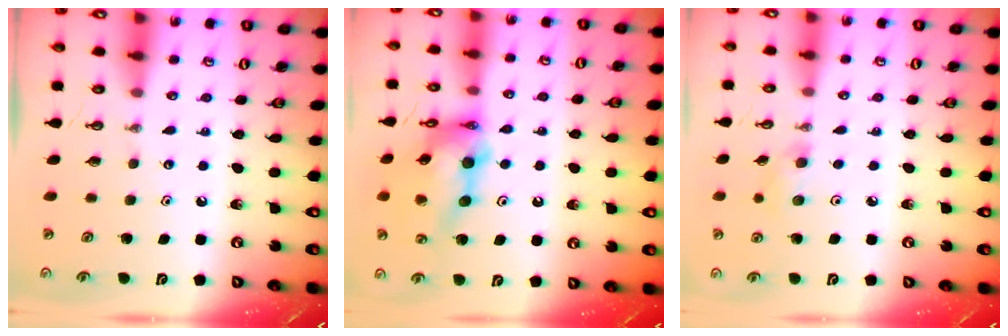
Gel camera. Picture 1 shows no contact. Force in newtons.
{"total": 17.1, "press": 17.0, "slide": 1.9}
{"total": 6.8, "press": 5.6, "slide": 3.8}